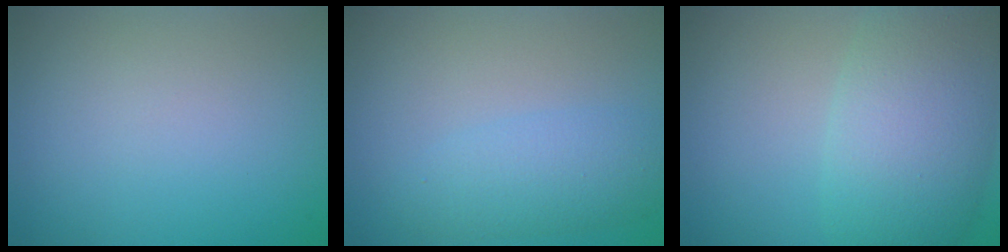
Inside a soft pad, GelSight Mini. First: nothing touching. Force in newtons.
{"total": 3.2, "press": 3.2, "slide": 0.0}
{"total": 8.2, "press": 8.2, "slide": 0.3}